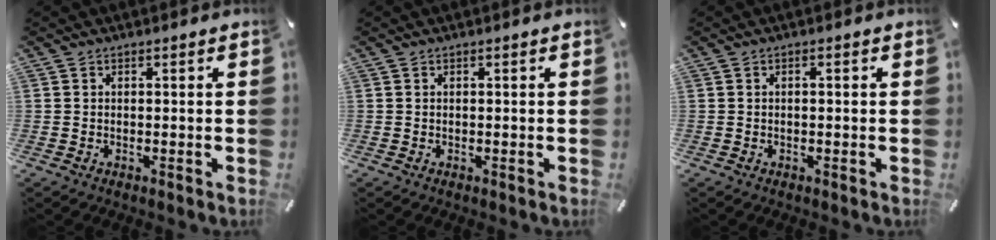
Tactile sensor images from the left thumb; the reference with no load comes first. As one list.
[{"total": 0.0}, {"total": 0.8, "force": [-0.1, 0.2, 0.8], "torque": [-0.015, -0.001, -0.001]}]